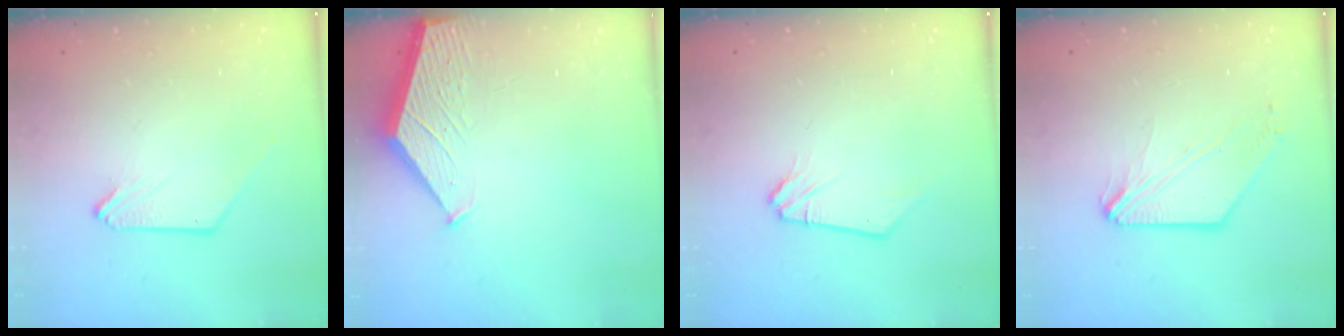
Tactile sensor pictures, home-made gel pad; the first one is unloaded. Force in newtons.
{"total": 1.5, "press": 1.4, "slide": 0.2}
{"total": 0.0}
{"total": 1.6, "press": 1.6, "slide": 0.4}